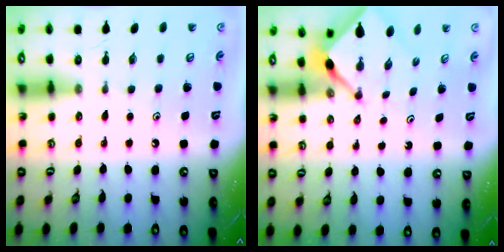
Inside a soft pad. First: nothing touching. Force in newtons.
{"total": 2.3, "press": 2.3, "slide": 0.3}